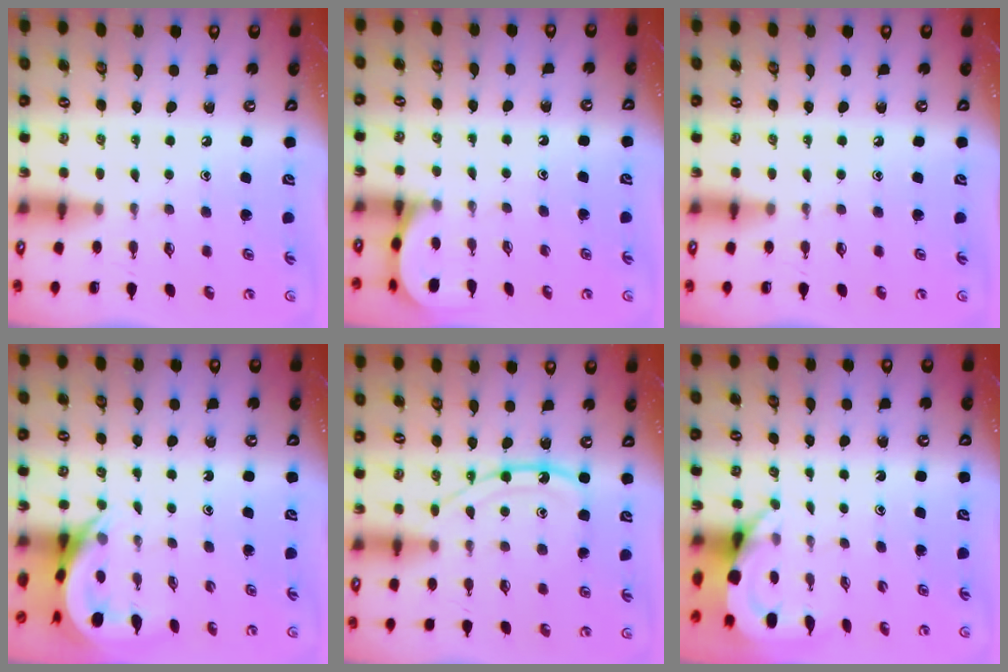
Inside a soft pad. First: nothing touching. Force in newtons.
{"total": 2.5, "press": 2.5, "slide": 0.3}
{"total": 0.0}
{"total": 5.0, "press": 5.0, "slide": 0.3}
{"total": 13.4, "press": 13.3, "slide": 1.1}
{"total": 3.9, "press": 3.9, "slide": 0.2}